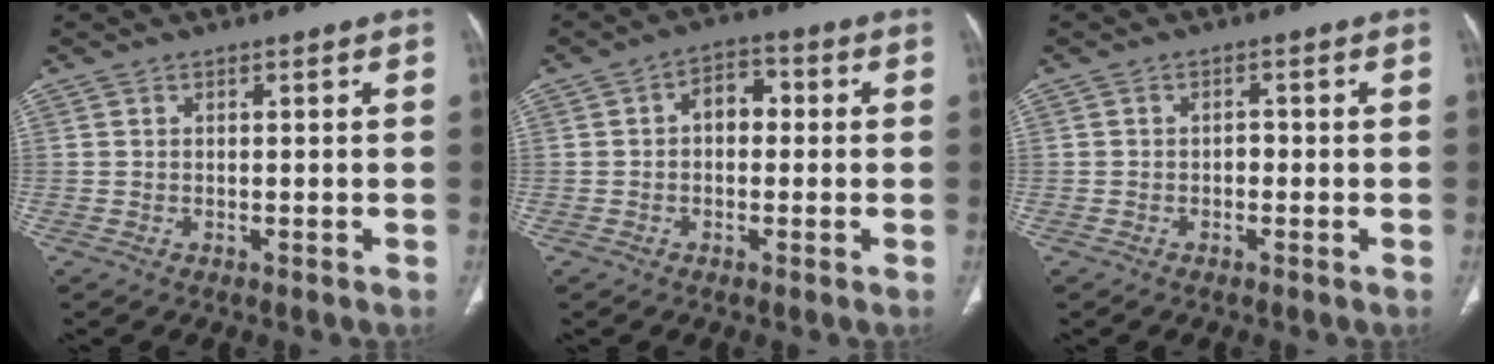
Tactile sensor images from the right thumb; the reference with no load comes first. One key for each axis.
{"total": 5.2, "fx": 0.3, "fy": 3.6, "fz": 3.8, "tx": -0.041, "ty": 0.021, "tz": -0.006}
{"total": 1.3, "fx": -0.4, "fy": 1.0, "fz": 0.8, "tx": -0.006, "ty": 0.005, "tz": -0.010}